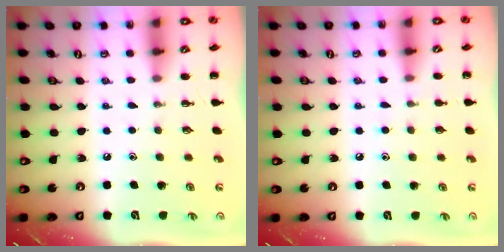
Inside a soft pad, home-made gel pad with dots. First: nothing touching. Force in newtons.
{"total": 5.3, "press": 5.0, "slide": 1.7}